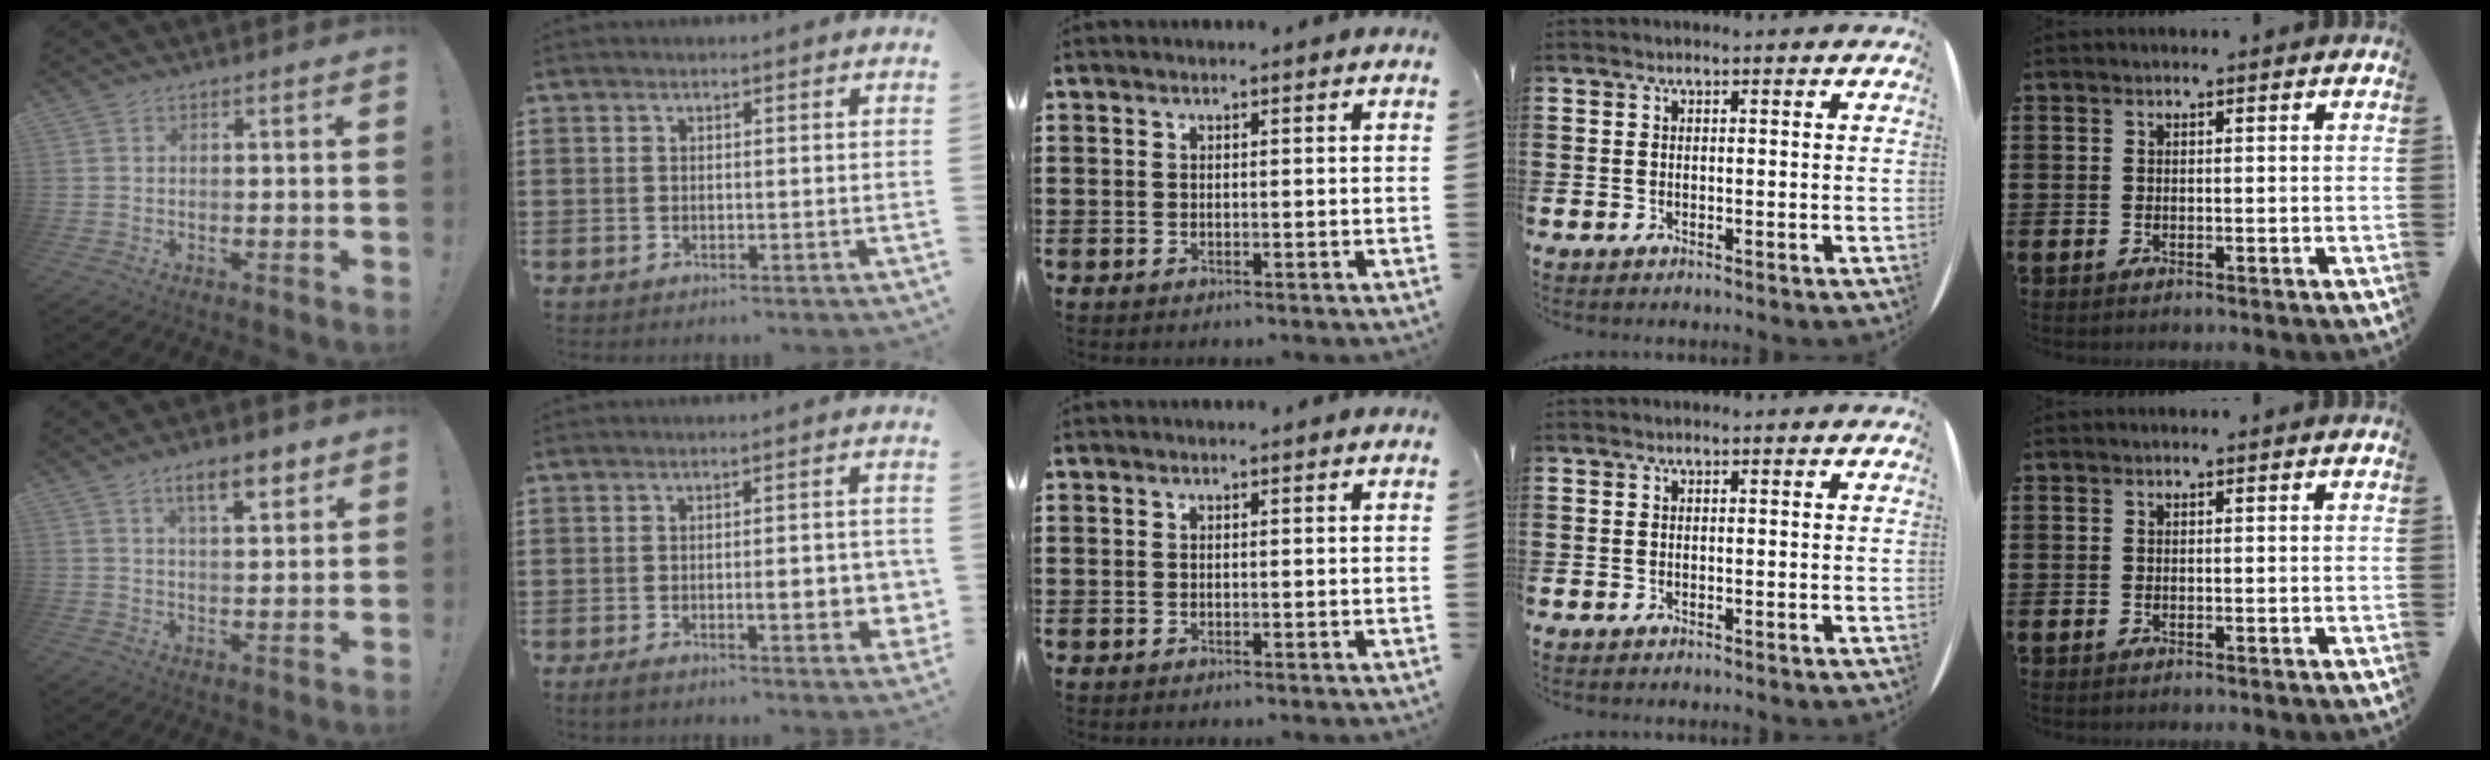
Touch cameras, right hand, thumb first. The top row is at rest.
{"thumb": {"total": 8.3, "force": [4.8, 2.7, 6.2], "torque": [-0.085, -0.018, 0.078]}, "index": {"total": 6.6, "force": [-1.2, 2.1, 6.2], "torque": [-0.076, -0.010, -0.021]}}